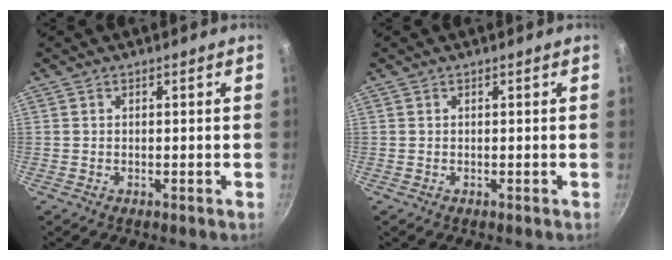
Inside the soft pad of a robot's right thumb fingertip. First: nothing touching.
{"total": 0.0}